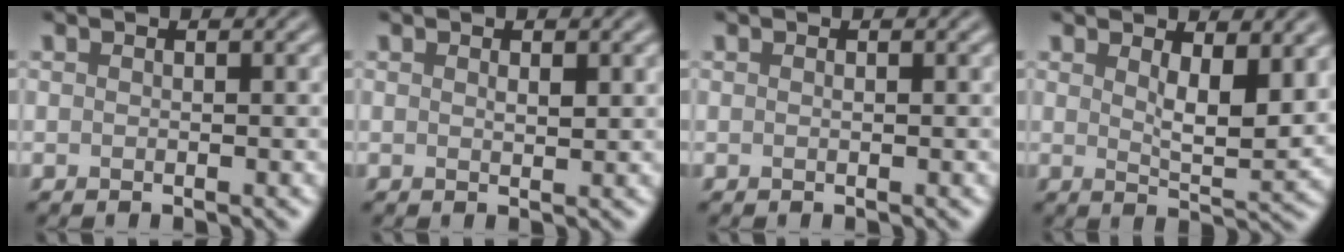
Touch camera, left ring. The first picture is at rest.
{"total": 0.9, "force": [0.4, 0.4, 0.7], "torque": [-0.014, -0.003, 0.008]}
{"total": 0.0}
{"total": 4.7, "force": [1.9, 1.6, 4.0], "torque": [-0.070, -0.011, 0.037]}